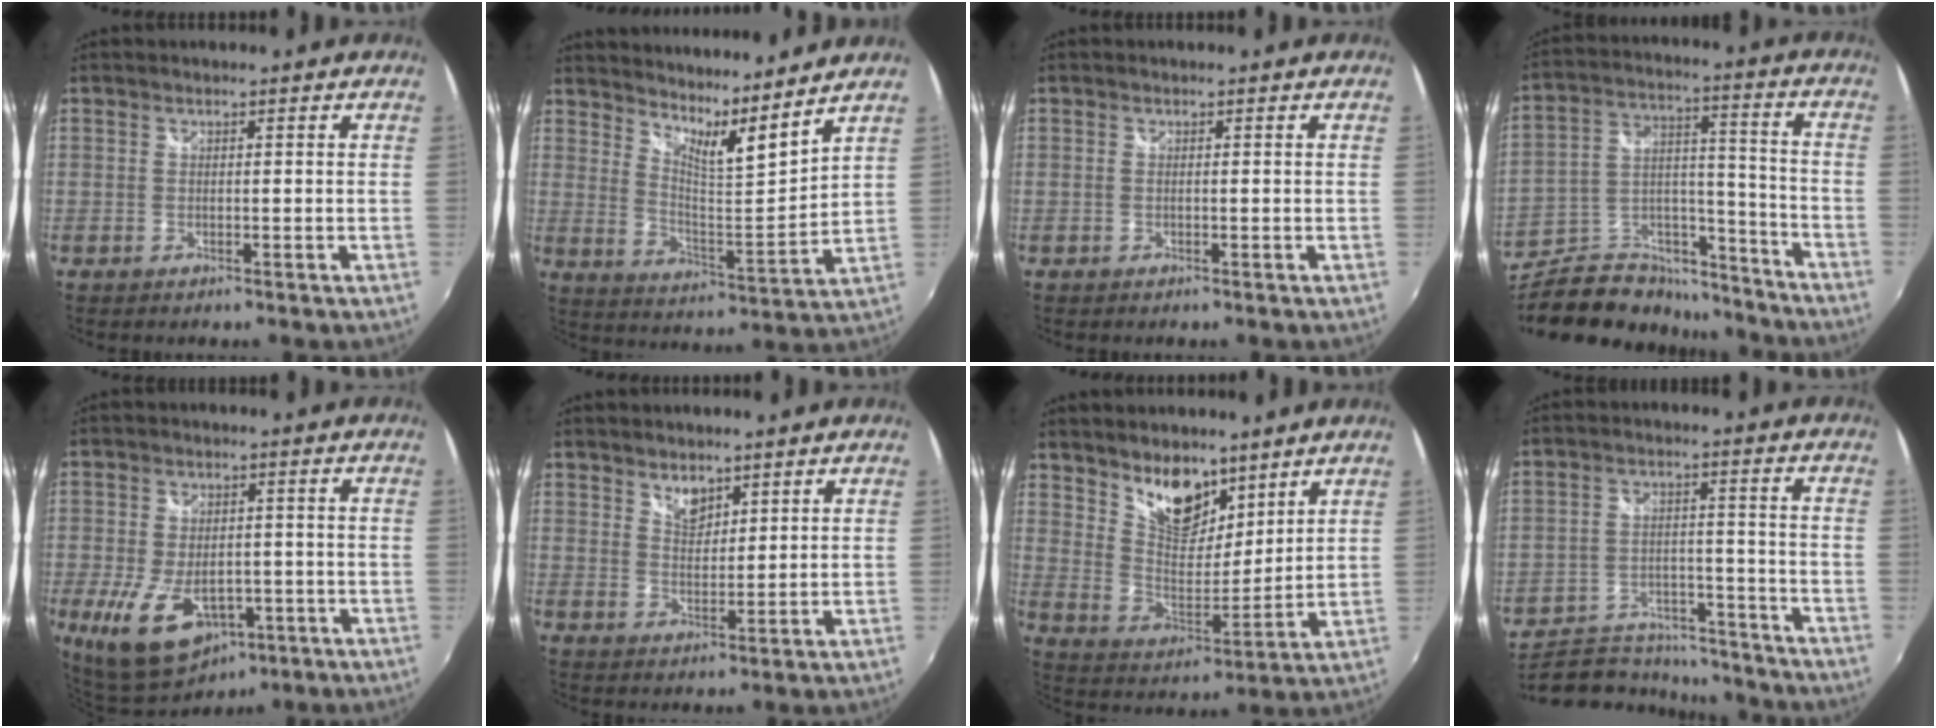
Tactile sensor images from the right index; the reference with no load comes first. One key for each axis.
{"total": 11.4, "fx": 10.0, "fy": 0.4, "fz": 5.5, "tx": -0.075, "ty": -0.030, "tz": 0.156}
{"total": 0.0}
{"total": 21.6, "fx": -16.5, "fy": 10.5, "fz": 9.1, "tx": -0.184, "ty": 0.046, "tz": -0.243}
{"total": 14.0, "fx": -6.0, "fy": 8.4, "fz": 9.6, "tx": -0.211, "ty": -0.032, "tz": -0.089}
{"total": 3.7, "fx": 2.7, "fy": 1.9, "fz": 1.6, "tx": -0.020, "ty": 0.000, "tz": 0.048}
{"total": 11.8, "fx": 8.4, "fy": 5.8, "fz": 6.0, "tx": -0.098, "ty": -0.003, "tz": 0.157}
{"total": 16.8, "fx": -14.4, "fy": 6.8, "fz": 5.3, "tx": -0.123, "ty": 0.008, "tz": -0.202}